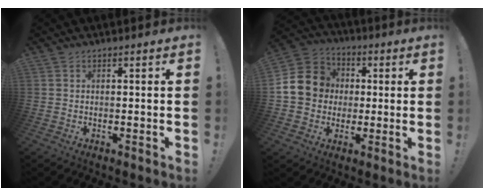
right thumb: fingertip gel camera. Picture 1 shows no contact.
{"total": 13.8, "force": [0.9, 12.5, 5.7], "torque": [-0.089, 0.013, 0.026]}